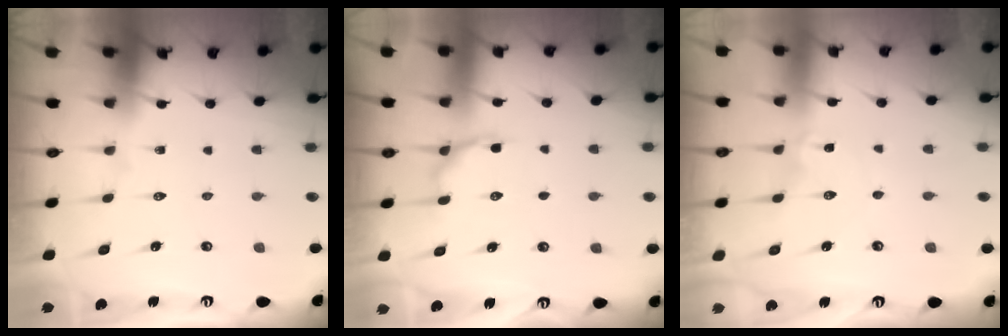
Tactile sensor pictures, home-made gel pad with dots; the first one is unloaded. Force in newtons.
{"total": 6.0, "press": 5.5, "slide": 2.4}
{"total": 0.6, "press": 0.6, "slide": 0.2}